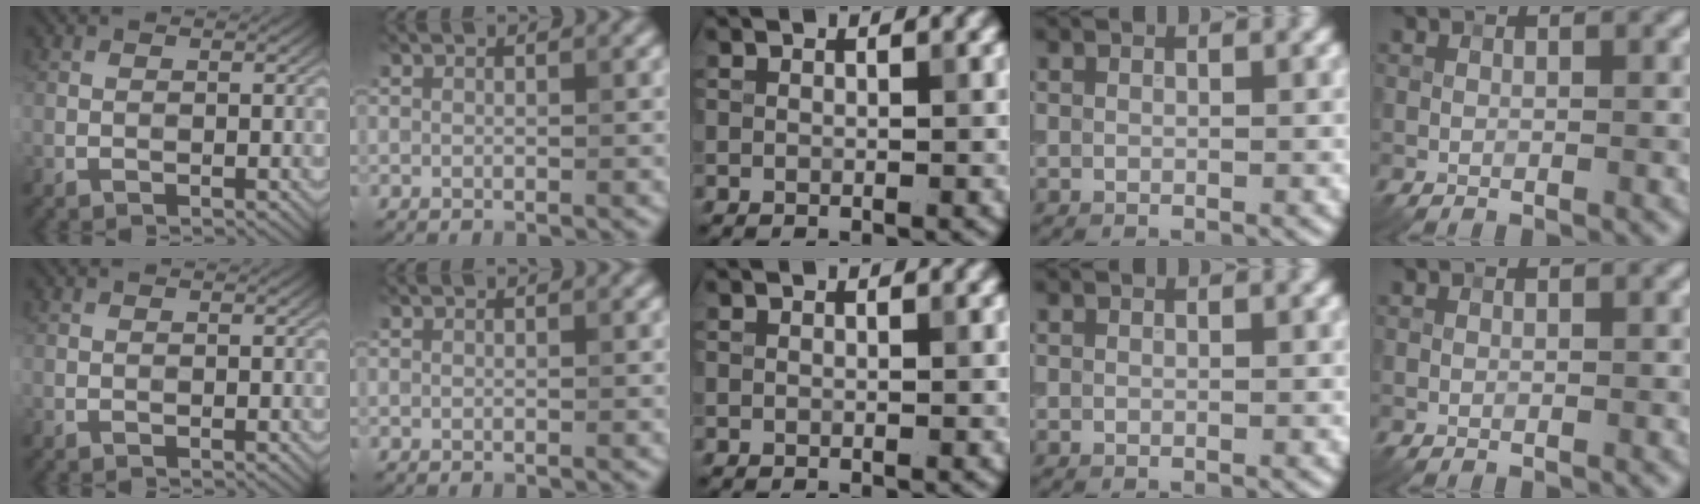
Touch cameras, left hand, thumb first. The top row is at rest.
{}